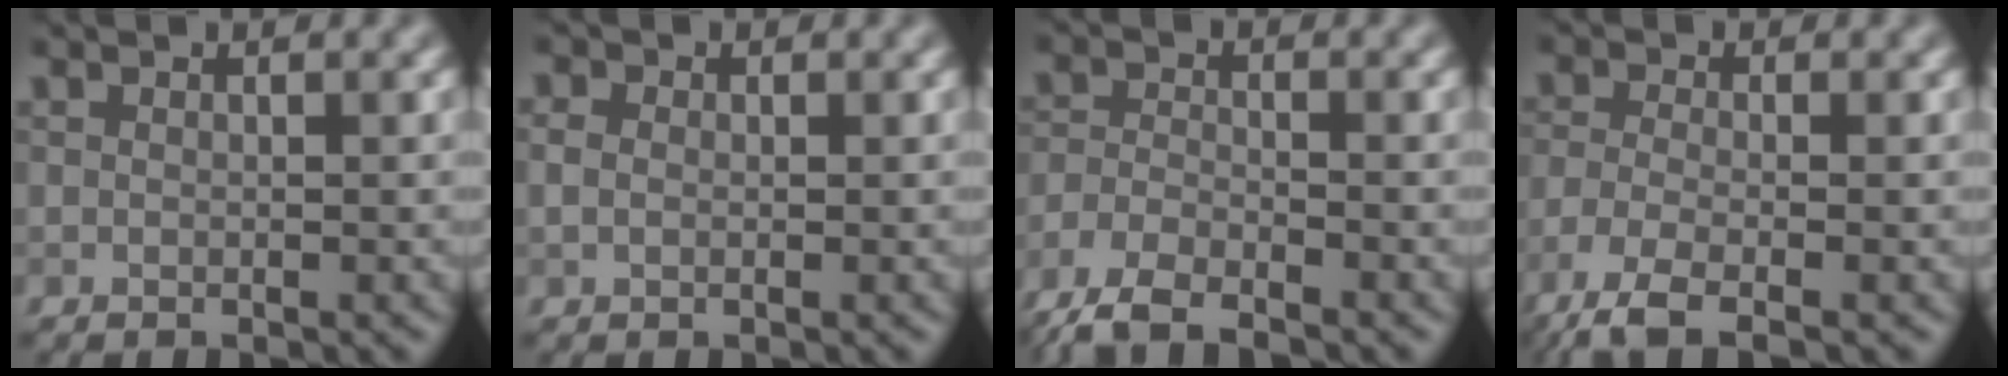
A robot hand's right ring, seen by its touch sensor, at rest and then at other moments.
{"total": 1.2, "force": [0.0, 0.9, 0.7], "torque": [-0.013, 0.002, -0.003]}
{"total": 5.3, "force": [-4.4, 1.4, 2.6], "torque": [-0.051, -0.009, -0.096]}
{"total": 5.0, "force": [-3.2, 1.4, 3.5], "torque": [-0.077, -0.012, -0.077]}